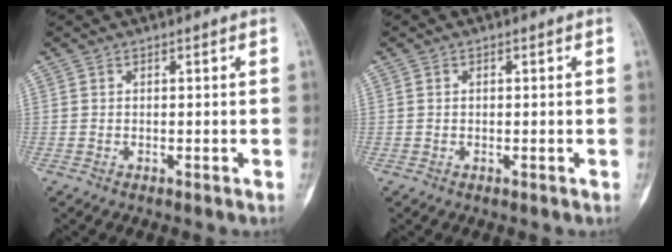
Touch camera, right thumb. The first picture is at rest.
{"total": 0.5, "force": [0.0, 0.5, 0.2], "torque": [0.001, 0.002, -0.002]}